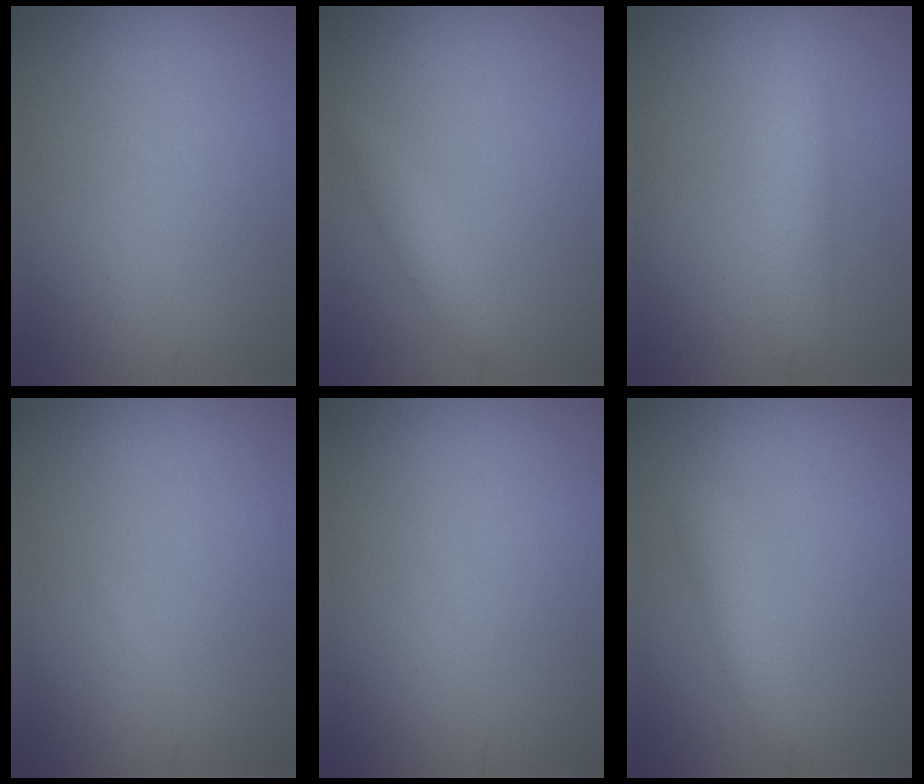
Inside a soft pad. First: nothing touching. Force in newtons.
{"total": 1.3, "press": 1.3, "slide": 0.0}
{"total": 3.2, "press": 3.2, "slide": 0.2}
{"total": 0.0}
{"total": 0.0}
{"total": 2.0, "press": 2.0, "slide": 0.1}